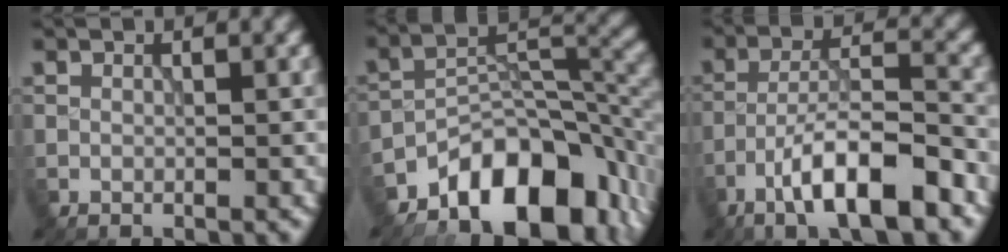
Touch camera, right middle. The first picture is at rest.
{"total": 9.5, "force": [-6.1, 4.6, 5.8], "torque": [-0.071, 0.002, -0.106]}
{"total": 9.4, "force": [-5.5, 2.4, 7.2], "torque": [-0.115, 0.014, -0.098]}